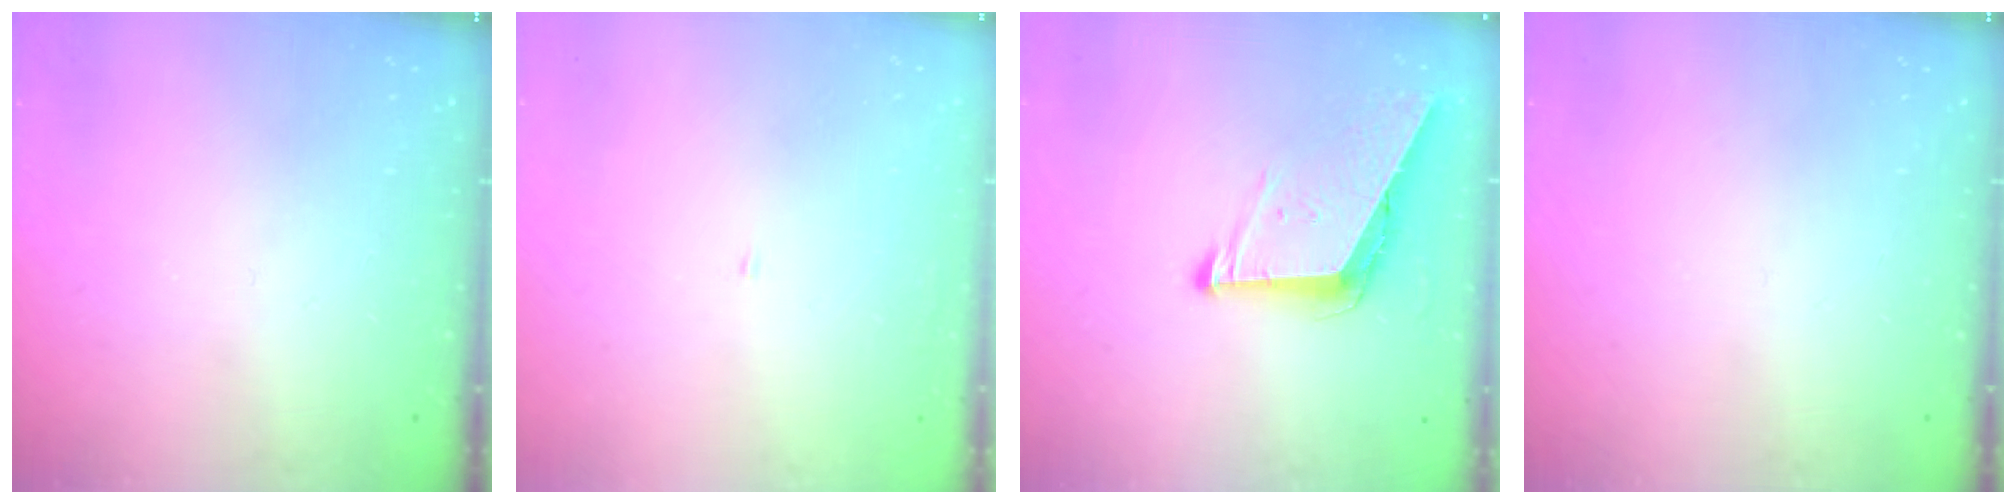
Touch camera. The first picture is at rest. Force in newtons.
{"total": 2.1, "press": 2.1, "slide": 0.2}
{"total": 7.8, "press": 7.8, "slide": 0.9}
{"total": 0.0}